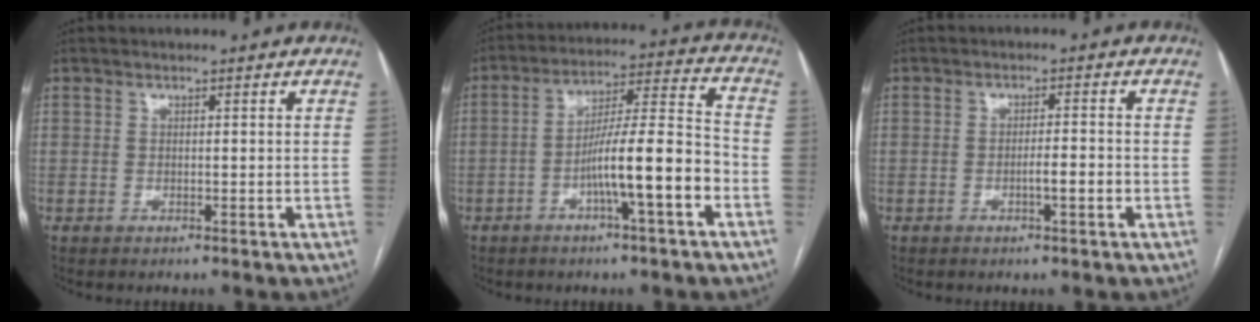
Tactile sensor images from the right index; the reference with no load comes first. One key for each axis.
{"total": 11.9, "fx": -4.5, "fy": 0.5, "fz": 11.0, "tx": -0.187, "ty": 0.017, "tz": -0.073}
{"total": 2.9, "fx": -1.0, "fy": 0.3, "fz": 2.7, "tx": -0.046, "ty": 0.001, "tz": -0.016}